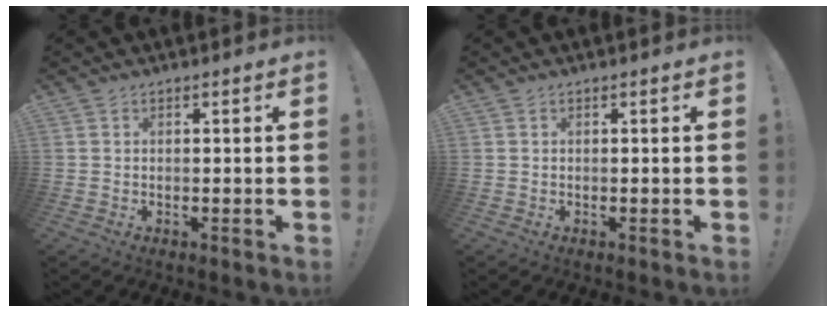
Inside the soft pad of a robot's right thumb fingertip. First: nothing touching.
{"total": 0.0}